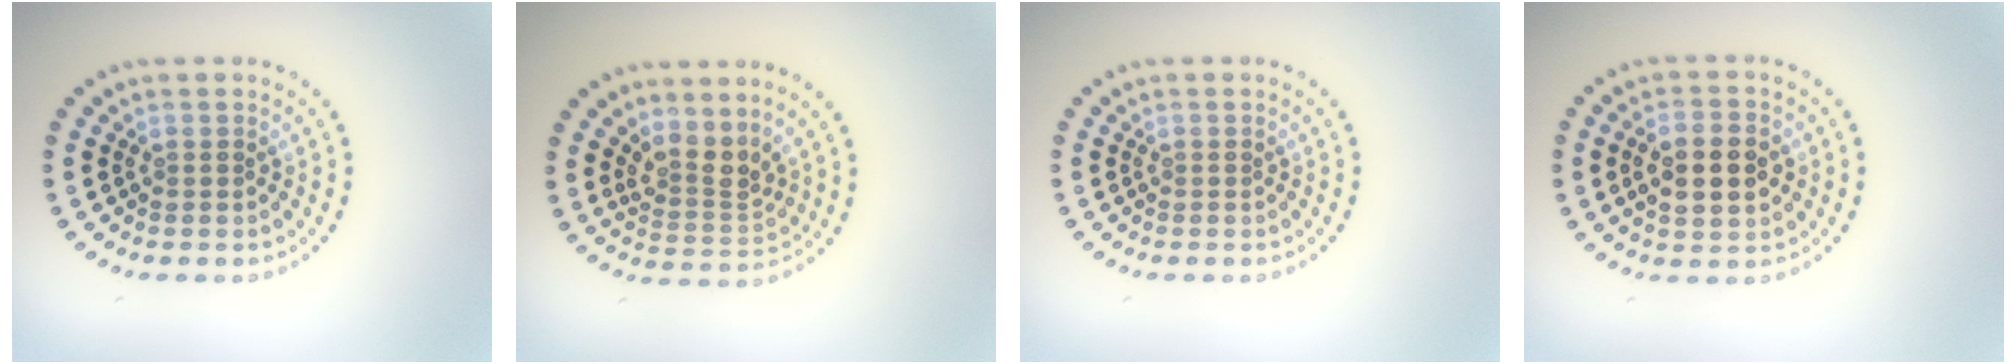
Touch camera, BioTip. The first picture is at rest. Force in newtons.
{"total": 2.8, "press": 2.0, "slide": 2.0}
{"total": 0.0}
{"total": 4.7, "press": 4.7, "slide": 0.3}